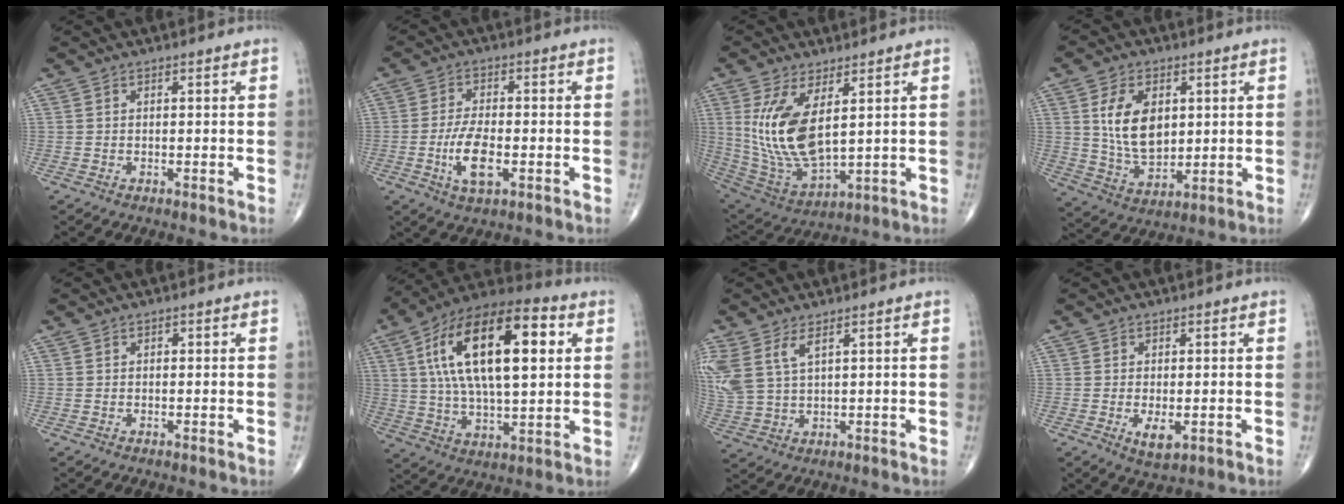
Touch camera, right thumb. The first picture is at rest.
{"total": 8.1, "force": [-2.3, 3.3, 7.0], "torque": [-0.136, 0.006, -0.041]}
{"total": 15.2, "force": [3.6, 6.8, 13.2], "torque": [-0.261, -0.027, 0.091]}
{"total": 12.2, "force": [2.6, 7.6, 9.2], "torque": [-0.147, -0.017, 0.057]}
{"total": 0.0}
{"total": 24.8, "force": [6.1, 10.7, 21.5], "torque": [-0.371, 0.011, 0.092]}
{"total": 9.0, "force": [4.1, 4.3, 6.7], "torque": [-0.169, -0.006, 0.095]}
{"total": 3.7, "force": [-0.9, 1.7, 3.1], "torque": [-0.053, -0.009, -0.010]}